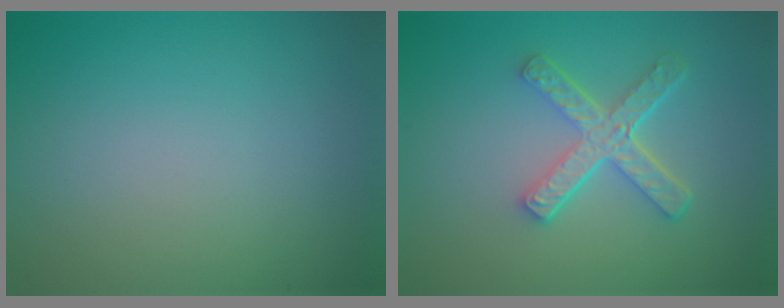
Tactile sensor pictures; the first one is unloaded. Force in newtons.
{"total": 4.6, "press": 3.3, "slide": 3.2}